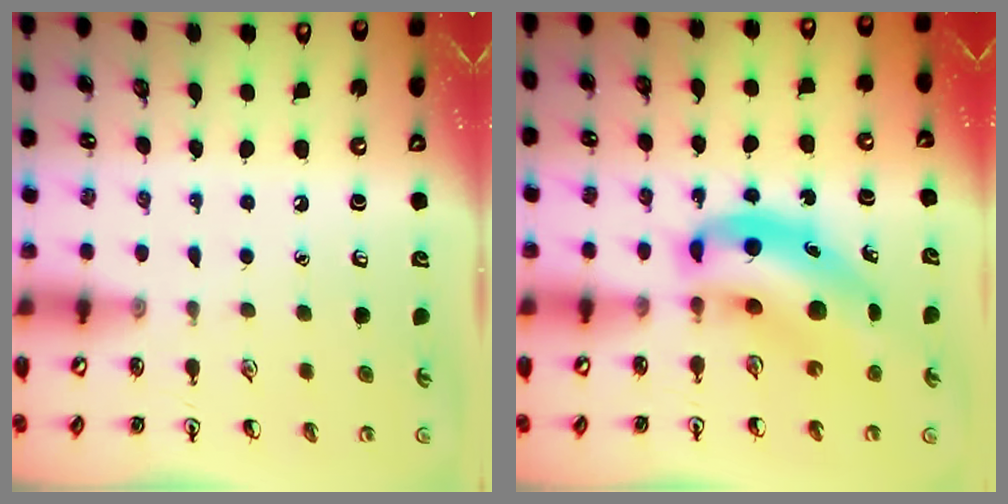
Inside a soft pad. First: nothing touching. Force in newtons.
{"total": 10.7, "press": 10.2, "slide": 3.0}